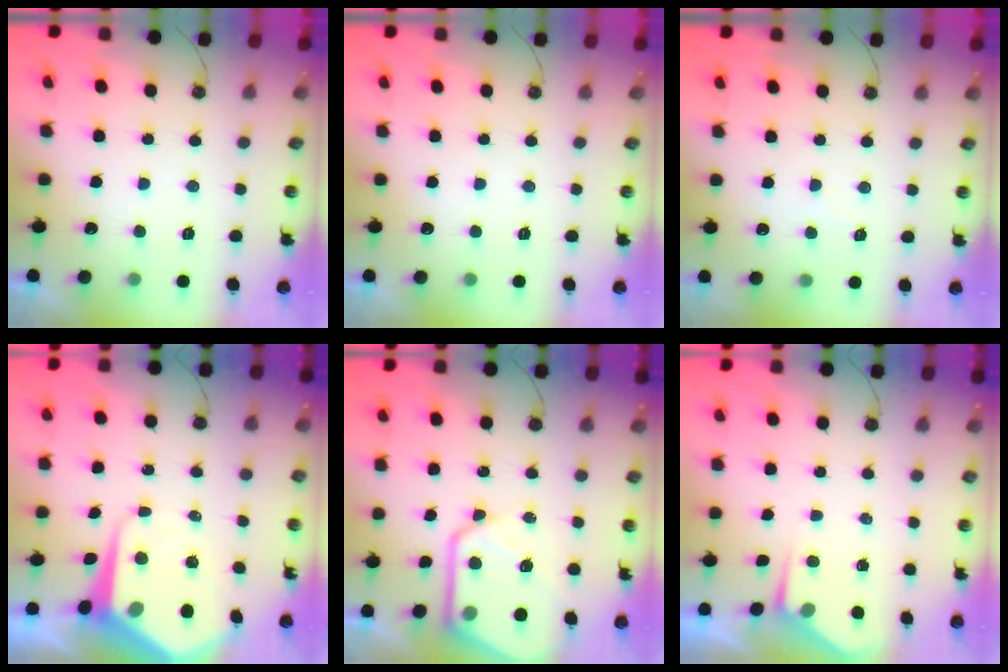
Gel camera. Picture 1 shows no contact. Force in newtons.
{"total": 0.0}
{"total": 2.5, "press": 2.4, "slide": 0.4}
{"total": 10.5, "press": 10.5, "slide": 0.8}
{"total": 13.3, "press": 13.2, "slide": 1.5}
{"total": 2.9, "press": 2.9, "slide": 0.5}